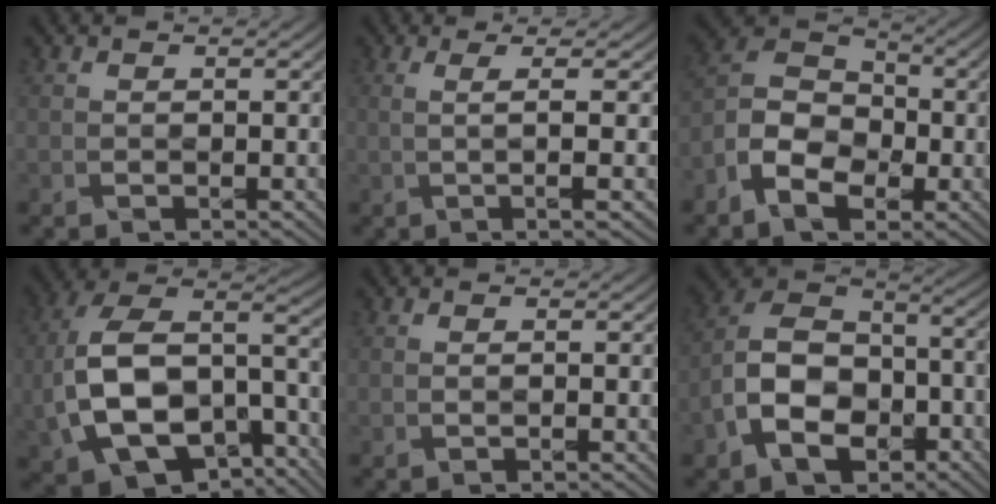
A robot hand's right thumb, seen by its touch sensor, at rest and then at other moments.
{"total": 5.0, "force": [0.1, 0.6, 5.0], "torque": [-0.085, 0.008, 0.006]}
{"total": 8.4, "force": [-4.4, 5.6, 4.5], "torque": [-0.093, -0.005, -0.099]}
{"total": 16.8, "force": [-5.1, 10.7, 11.9], "torque": [-0.255, -0.029, -0.070]}
{"total": 0.9, "force": [-0.2, 0.2, 0.8], "torque": [-0.011, 0.000, -0.005]}
{"total": 12.1, "force": [-5.2, 7.8, 7.6], "torque": [-0.161, -0.011, -0.105]}